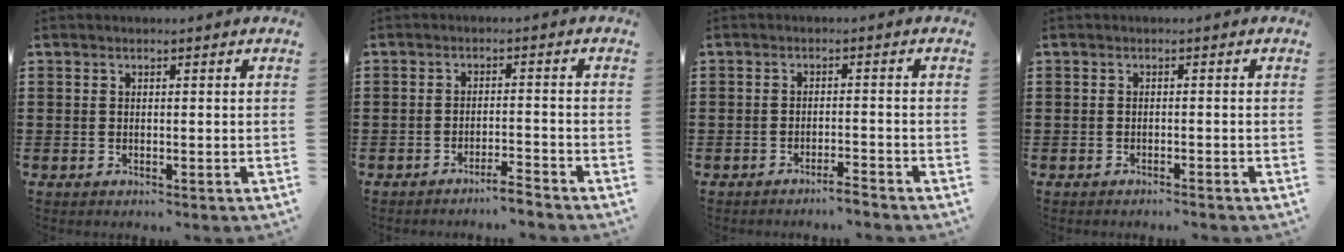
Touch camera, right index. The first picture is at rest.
{"total": 2.8, "force": [-2.7, -0.3, 0.8], "torque": [-0.016, -0.001, -0.054]}
{"total": 2.2, "force": [-2.0, -0.2, 0.7], "torque": [-0.013, 0.000, -0.041]}
{"total": 0.6, "force": [-0.6, -0.1, 0.1], "torque": [-0.004, 0.000, -0.012]}